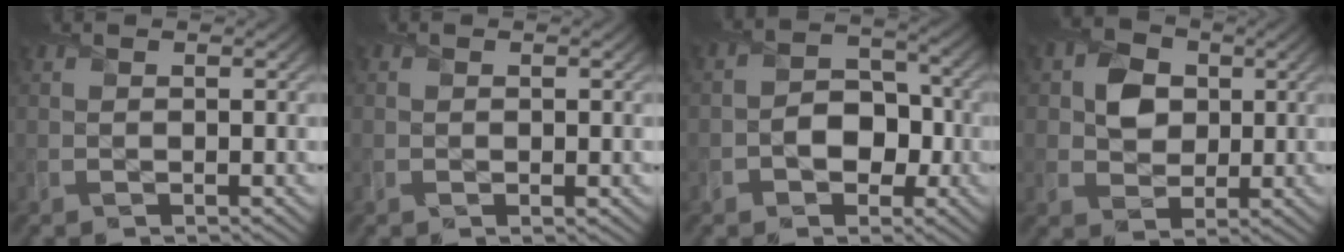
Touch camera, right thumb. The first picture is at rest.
{"total": 1.1, "force": [-0.2, 0.8, 0.7], "torque": [-0.011, -0.007, -0.005]}
{"total": 5.4, "force": [-1.6, 4.1, 3.2], "torque": [-0.022, 0.003, -0.044]}
{"total": 5.2, "force": [0.9, 4.5, 2.5], "torque": [-0.056, 0.006, 0.002]}